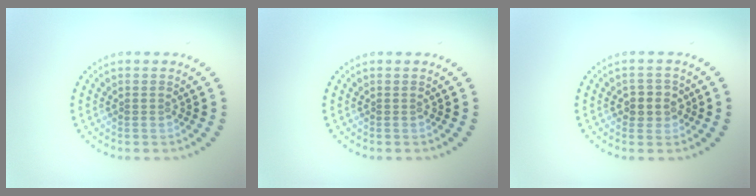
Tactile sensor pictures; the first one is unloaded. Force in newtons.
{"total": 0.0}
{"total": 2.3, "press": 2.2, "slide": 0.7}